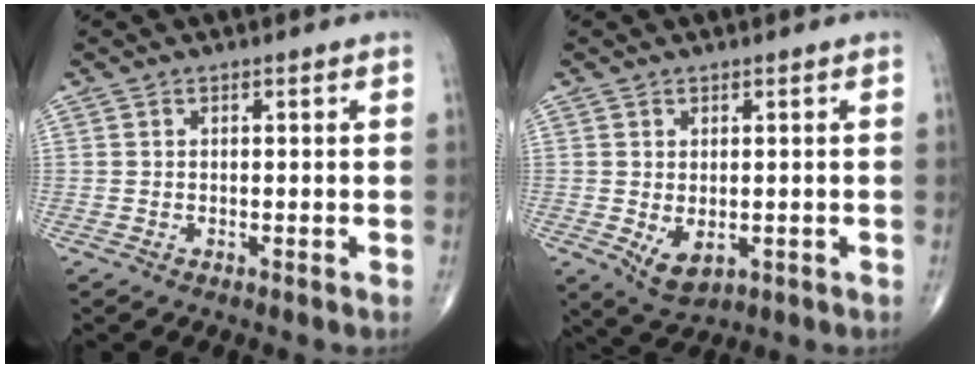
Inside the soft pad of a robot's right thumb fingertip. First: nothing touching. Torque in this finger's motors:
{"motor_torque": [-0.19, 0.34, 0.25, 0.21, 0.15]}